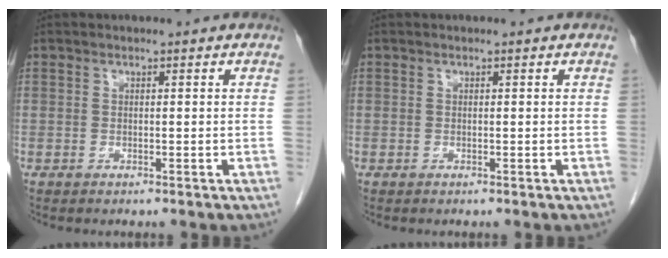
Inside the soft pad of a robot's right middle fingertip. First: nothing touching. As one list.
[{"total": 0.0}]